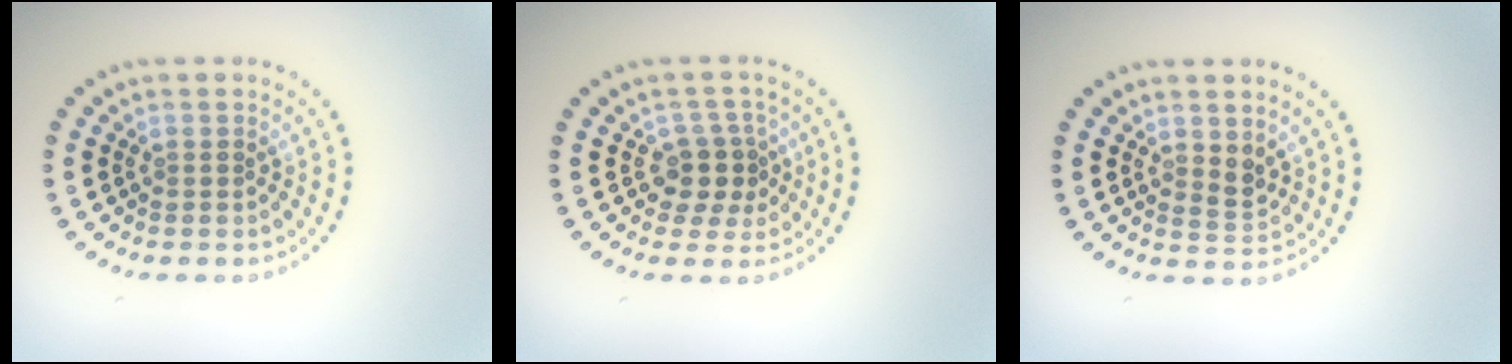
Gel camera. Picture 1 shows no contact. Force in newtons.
{"total": 2.7, "press": 2.2, "slide": 1.5}
{"total": 1.4, "press": 1.3, "slide": 0.7}